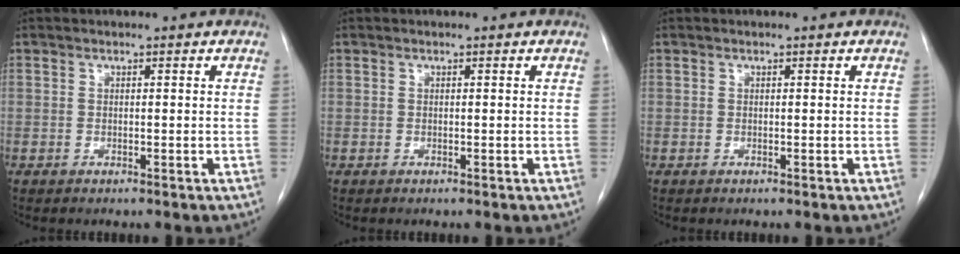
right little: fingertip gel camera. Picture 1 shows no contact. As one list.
[{"total": 0.0}, {"total": 0.0}]